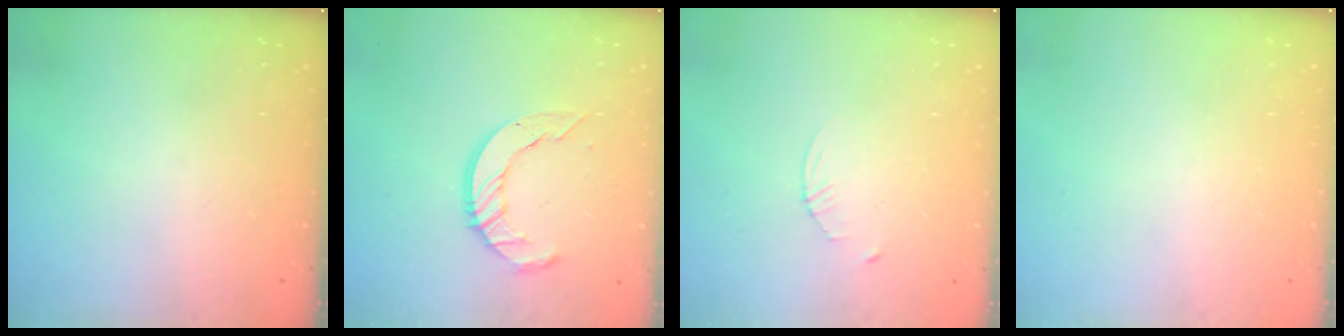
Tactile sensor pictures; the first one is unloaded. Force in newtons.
{"total": 10.8, "press": 10.8, "slide": 1.0}
{"total": 2.3, "press": 2.3, "slide": 0.3}
{"total": 0.0}